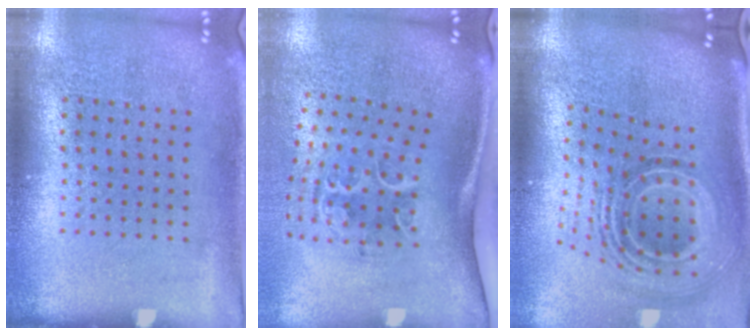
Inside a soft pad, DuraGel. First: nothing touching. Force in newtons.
{"total": 2.1, "press": 1.4, "slide": 1.6}
{"total": 2.2, "press": 1.6, "slide": 1.6}